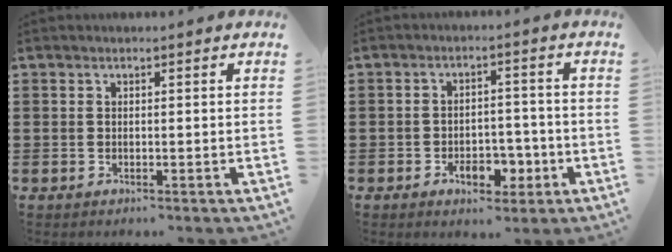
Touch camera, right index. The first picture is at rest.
{"total": 5.8, "force": [-2.8, 3.4, 3.9], "torque": [-0.051, 0.004, -0.051]}